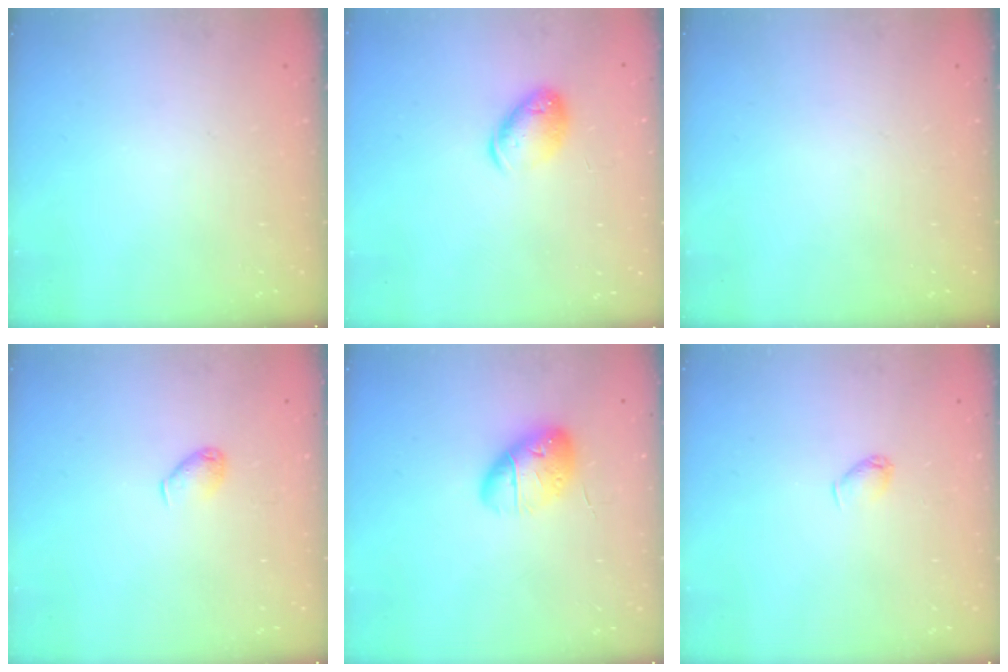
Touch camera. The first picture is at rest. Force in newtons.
{"total": 10.2, "press": 10.1, "slide": 1.4}
{"total": 0.0}
{"total": 4.4, "press": 4.2, "slide": 1.2}
{"total": 12.9, "press": 12.6, "slide": 2.8}
{"total": 3.1, "press": 3.0, "slide": 0.6}